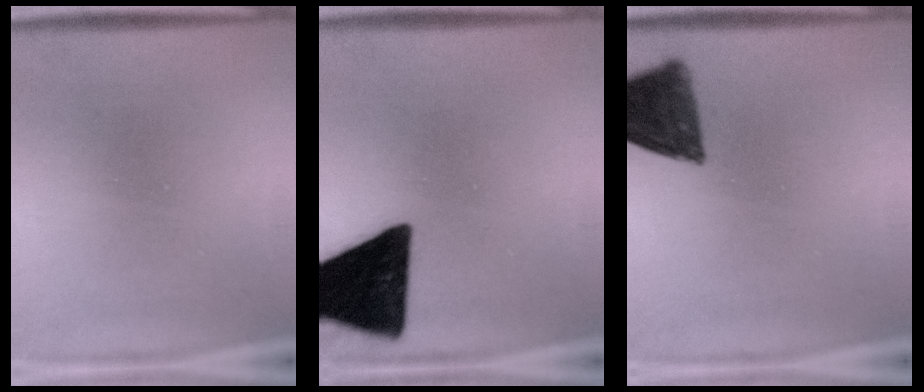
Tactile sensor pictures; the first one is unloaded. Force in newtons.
{"total": 18.7}
{"total": 12.0}